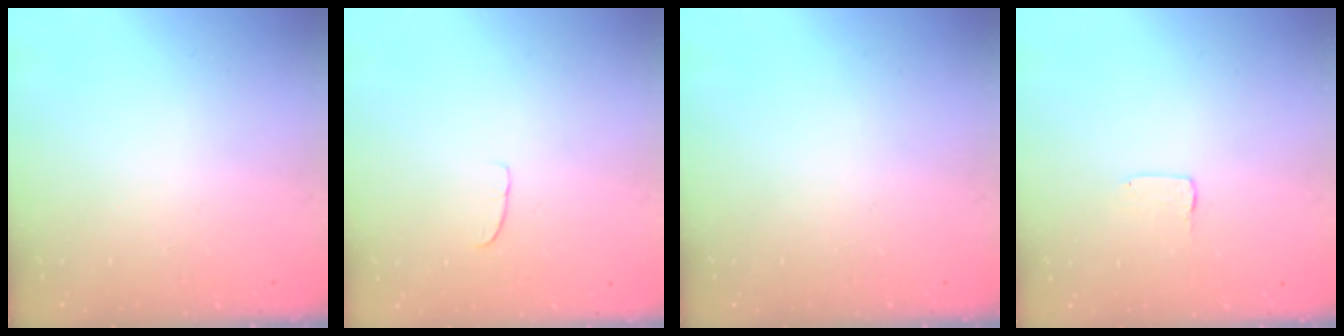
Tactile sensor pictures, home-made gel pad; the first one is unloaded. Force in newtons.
{"total": 4.7, "press": 4.7, "slide": 0.3}
{"total": 0.0}
{"total": 1.0, "press": 1.0, "slide": 0.1}